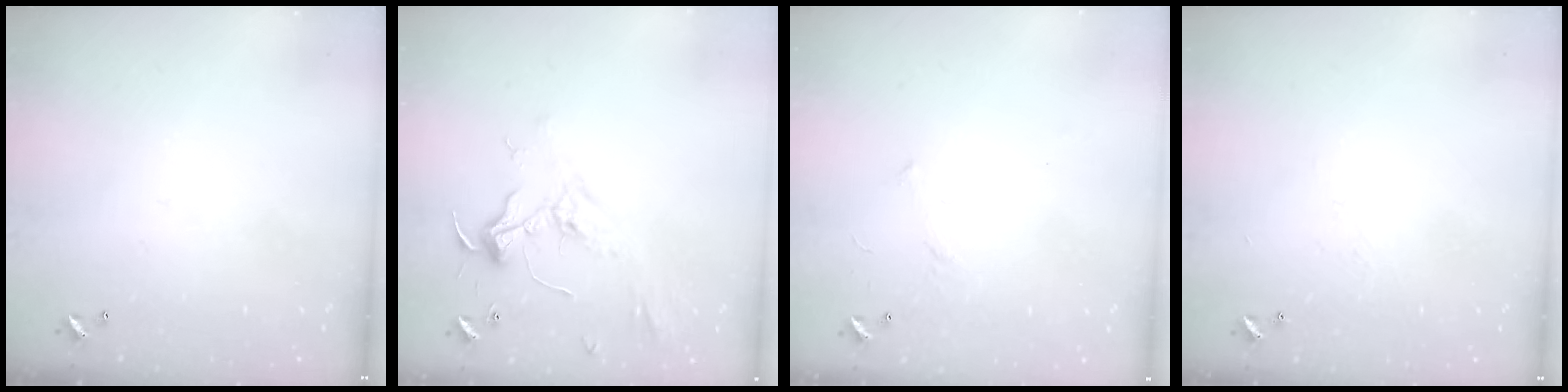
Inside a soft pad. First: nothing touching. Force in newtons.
{"total": 2.3, "press": 2.2, "slide": 0.6}
{"total": 6.8, "press": 6.8, "slide": 0.8}
{"total": 4.6, "press": 4.6, "slide": 0.5}